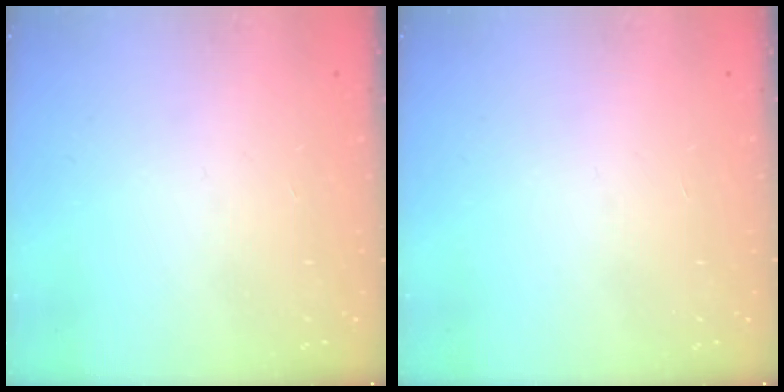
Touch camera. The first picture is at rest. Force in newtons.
{"total": 0.0}